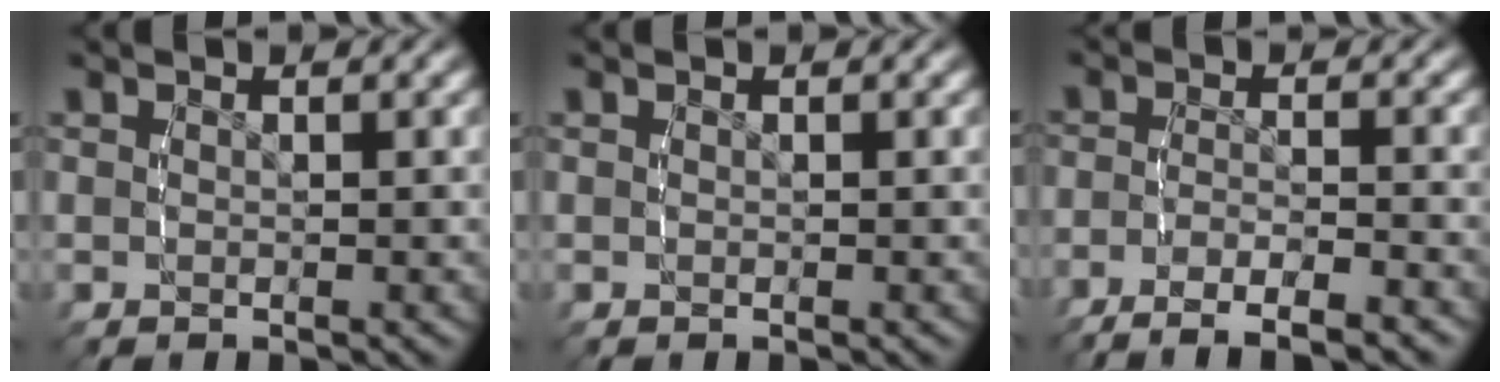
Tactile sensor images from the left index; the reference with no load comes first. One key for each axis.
{"total": 0.0}
{"total": 6.9, "fx": -5.8, "fy": 2.2, "fz": 3.1, "tx": -0.053, "ty": -0.013, "tz": -0.090}